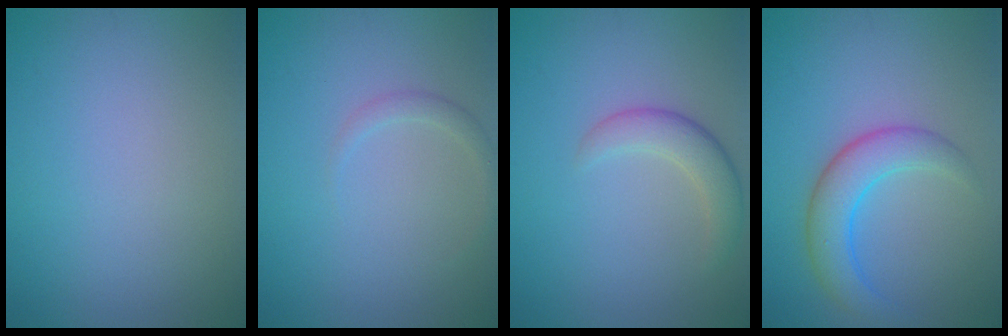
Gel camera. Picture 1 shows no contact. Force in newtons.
{"total": 1.2, "press": 1.2, "slide": 0.1}
{"total": 2.8, "press": 2.7, "slide": 0.3}
{"total": 4.3, "press": 4.3, "slide": 0.1}